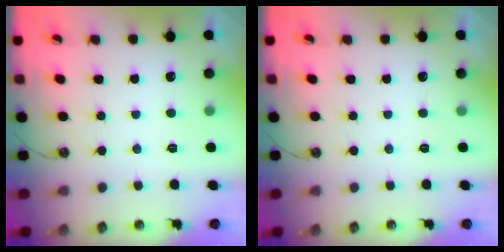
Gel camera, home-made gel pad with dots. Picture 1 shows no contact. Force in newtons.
{"total": 0.0}